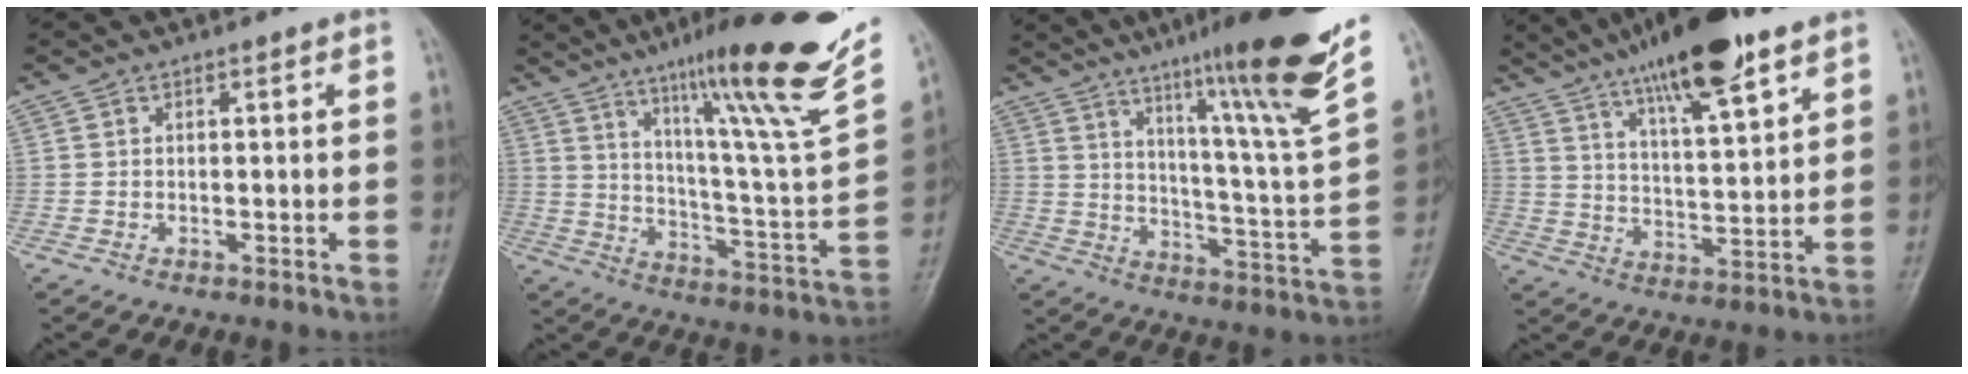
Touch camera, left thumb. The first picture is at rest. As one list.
[{"total": 27.3, "force": [17.1, 2.5, 21.0], "torque": [-0.295, -0.066, 0.264]}, {"total": 24.1, "force": [15.3, 1.2, 18.5], "torque": [-0.250, -0.070, 0.226]}, {"total": 17.7, "force": [11.7, 3.9, 12.7], "torque": [-0.193, -0.044, 0.197]}]